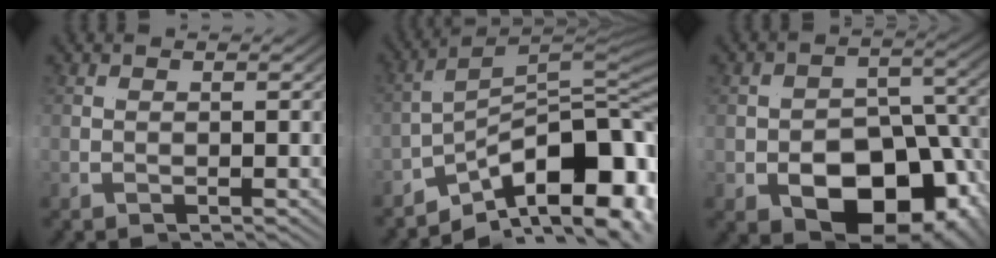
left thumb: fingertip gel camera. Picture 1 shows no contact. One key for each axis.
{"total": 11.0, "fx": -1.9, "fy": 4.5, "fz": 9.8, "tx": -0.129, "ty": 0.019, "tz": -0.044}
{"total": 9.9, "fx": -2.4, "fy": 6.1, "fz": 7.3, "tx": -0.123, "ty": -0.018, "tz": -0.029}